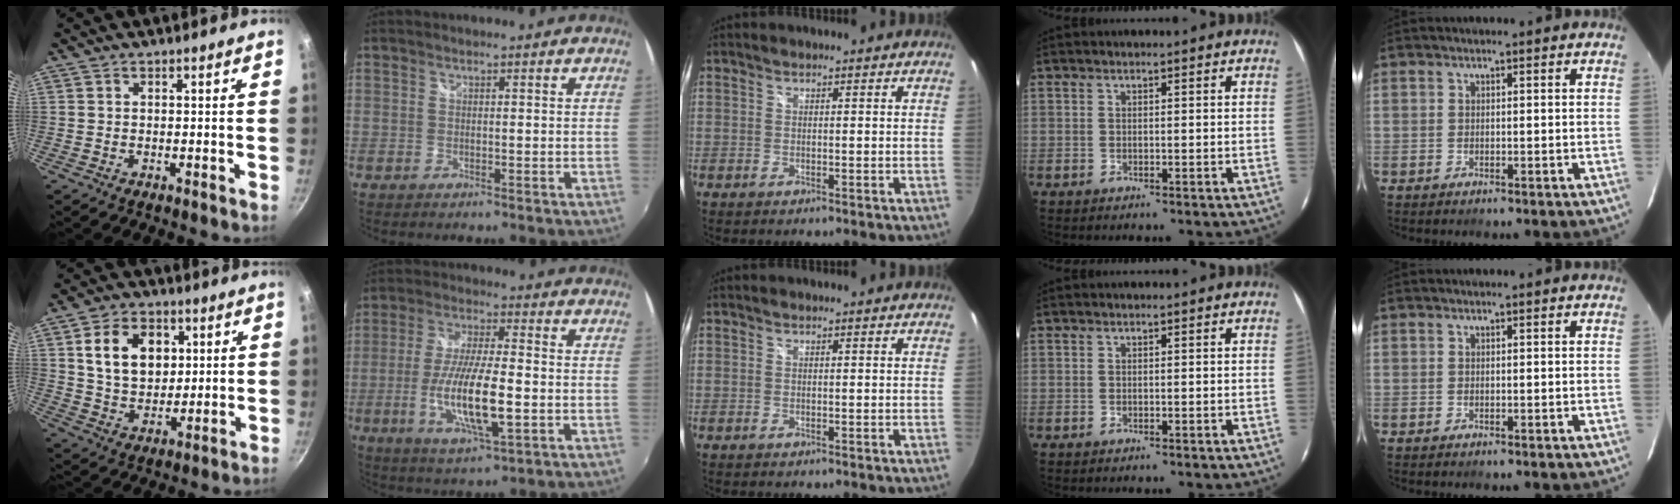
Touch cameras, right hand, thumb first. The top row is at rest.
{"thumb": {"total": 12.5, "force": [3.3, 9.1, 7.9], "torque": [-0.108, -0.007, 0.057]}, "index": {"total": 13.9, "force": [-3.4, 3.1, 13.1], "torque": [-0.260, -0.015, -0.062]}}